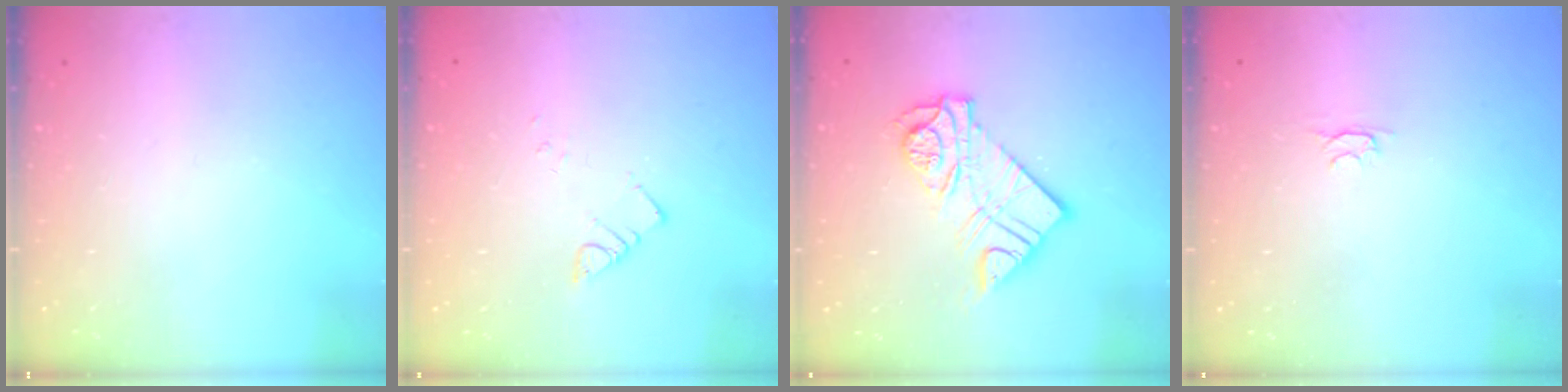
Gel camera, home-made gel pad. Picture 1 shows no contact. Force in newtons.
{"total": 2.5, "press": 2.5, "slide": 0.3}
{"total": 13.1, "press": 13.0, "slide": 1.3}
{"total": 2.4, "press": 2.3, "slide": 0.5}